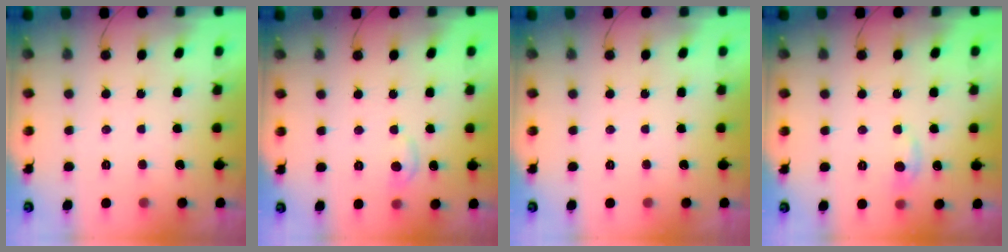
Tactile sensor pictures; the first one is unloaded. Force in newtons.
{"total": 7.0, "press": 7.0, "slide": 0.5}
{"total": 0.0}
{"total": 5.1, "press": 5.1, "slide": 0.7}